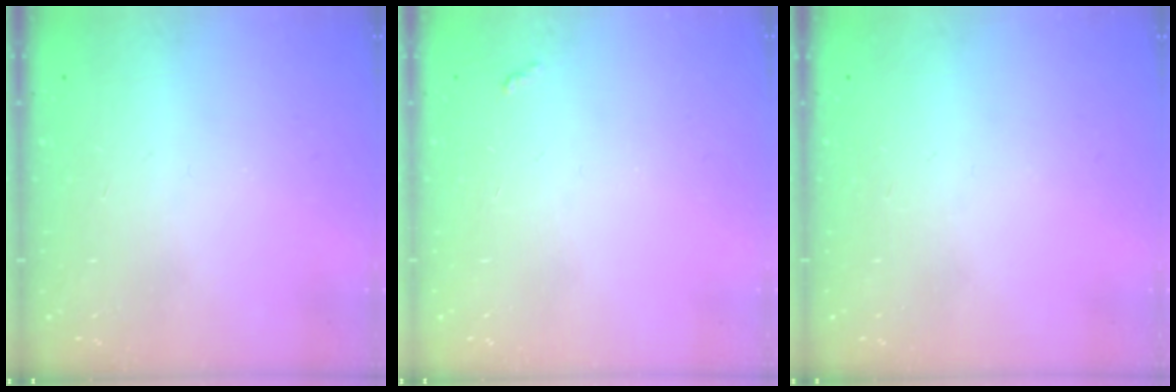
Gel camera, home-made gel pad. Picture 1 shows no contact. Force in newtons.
{"total": 2.8, "press": 2.8, "slide": 0.4}
{"total": 0.0}